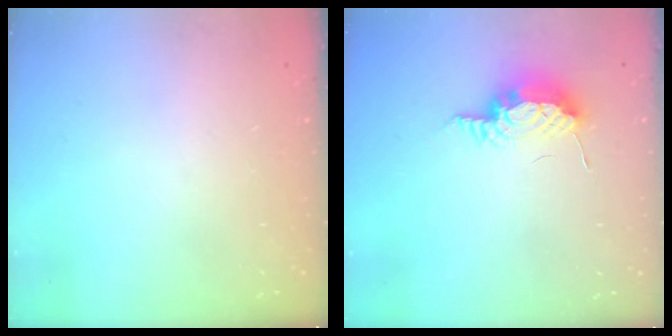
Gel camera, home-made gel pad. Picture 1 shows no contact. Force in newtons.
{"total": 14.0, "press": 10.7, "slide": 9.0}